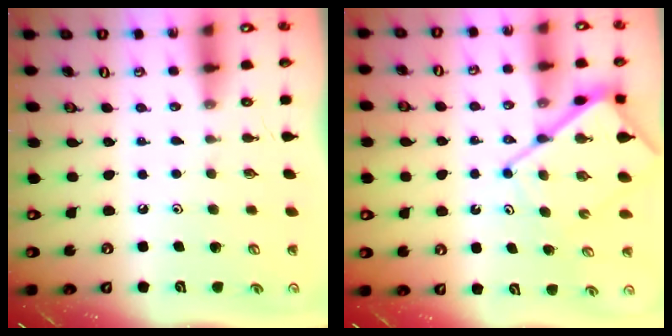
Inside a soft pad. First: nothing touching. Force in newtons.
{"total": 11.7, "press": 11.6, "slide": 1.4}